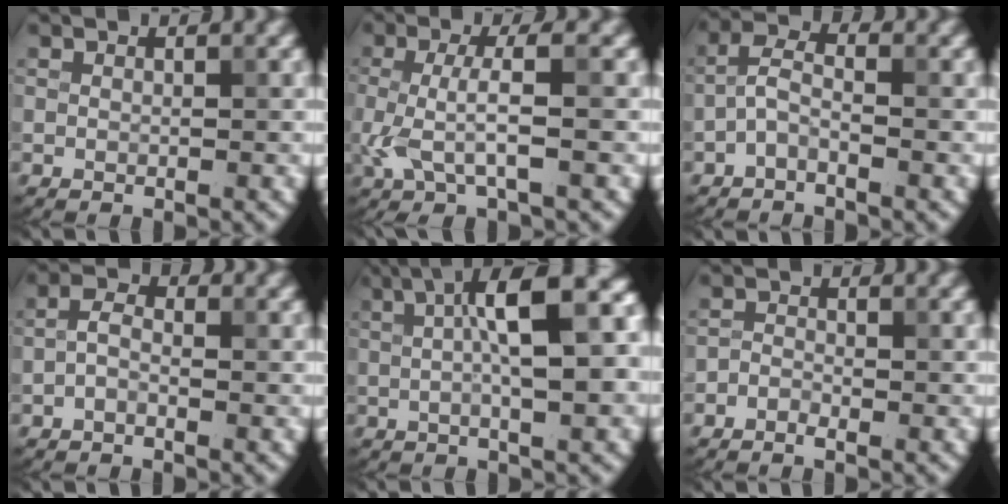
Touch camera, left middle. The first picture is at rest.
{"total": 4.1, "force": [-0.3, 0.8, 4.0], "torque": [-0.086, 0.000, -0.010]}
{"total": 2.2, "force": [-1.1, 0.9, 1.7], "torque": [-0.035, 0.010, -0.030]}
{"total": 1.7, "force": [-0.8, 0.8, 1.2], "torque": [-0.025, 0.005, -0.021]}
{"total": 10.9, "force": [2.3, 3.3, 10.1], "torque": [-0.117, 0.020, 0.027]}
{"total": 1.1, "force": [-0.8, 0.5, 0.5], "torque": [-0.008, 0.003, -0.020]}